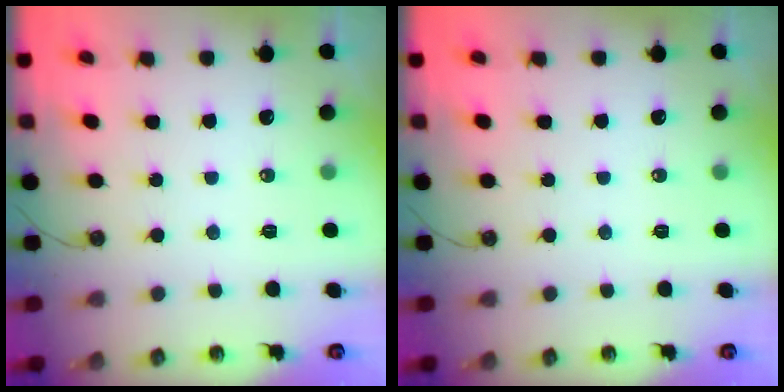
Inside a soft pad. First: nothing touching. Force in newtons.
{"total": 0.0}